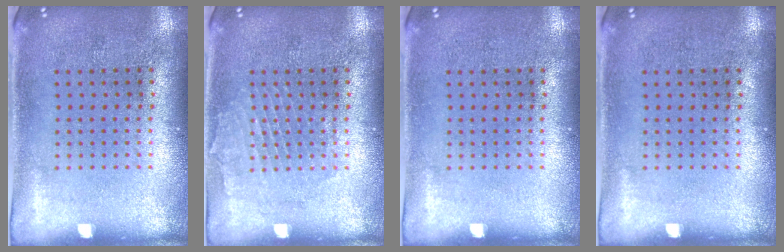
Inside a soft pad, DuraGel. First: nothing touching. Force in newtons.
{"total": 1.2, "press": 1.2, "slide": 0.1}
{"total": 0.0}
{"total": 0.0}